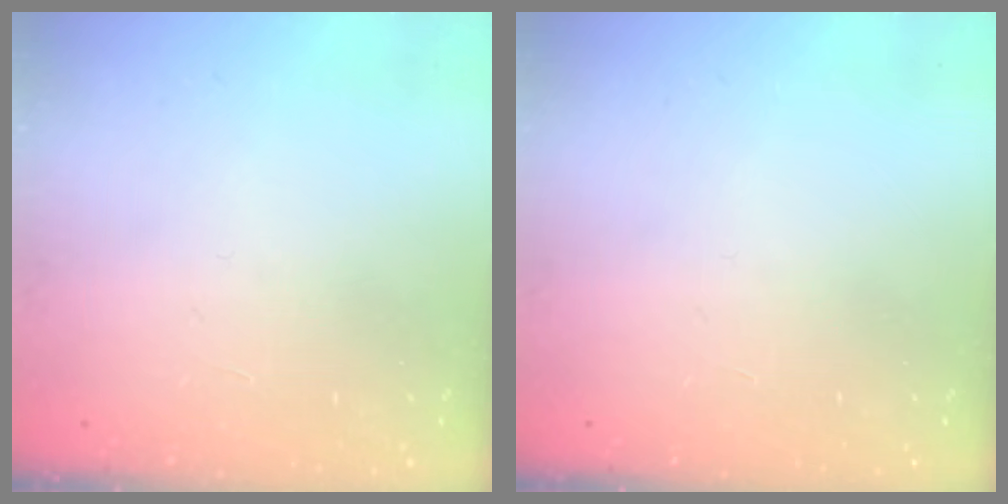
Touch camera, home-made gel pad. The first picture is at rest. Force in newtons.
{"total": 0.0}